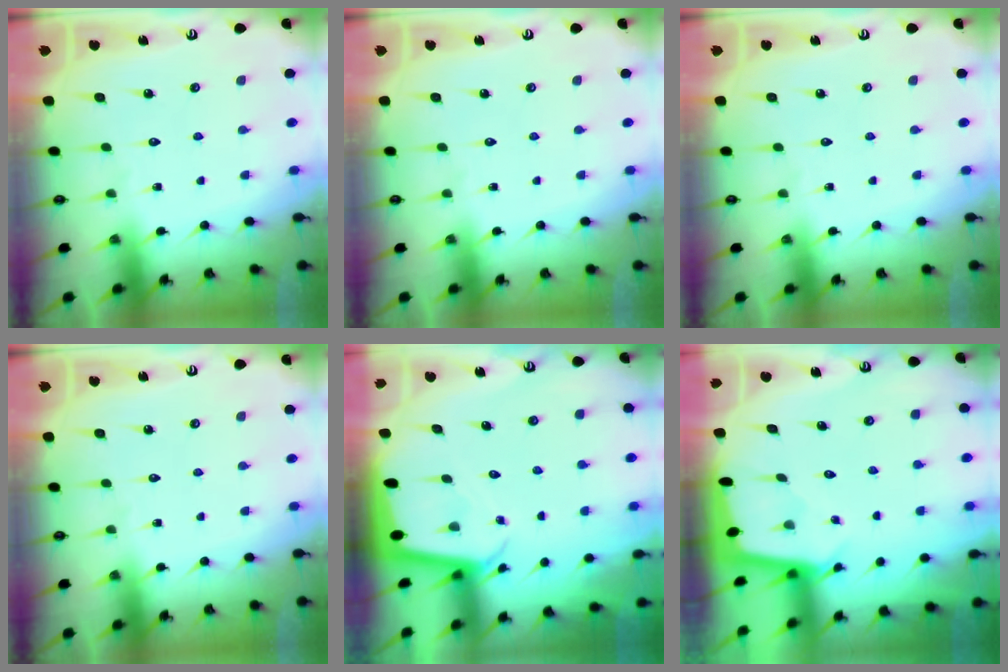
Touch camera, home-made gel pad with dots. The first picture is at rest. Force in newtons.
{"total": 0.0}
{"total": 0.0}
{"total": 0.0}
{"total": 2.0, "press": 2.0, "slide": 0.2}
{"total": 2.0, "press": 2.0, "slide": 0.2}